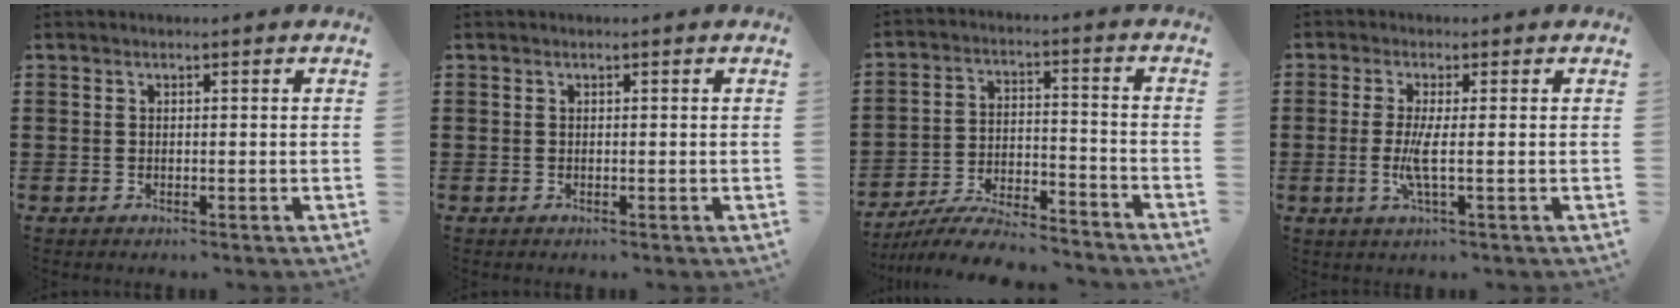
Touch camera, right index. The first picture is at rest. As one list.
[{"total": 0.0}, {"total": 7.7, "force": [-7.3, 0.7, 2.5], "torque": [-0.051, 0.009, -0.142]}, {"total": 4.1, "force": [-0.4, 0.1, 4.0], "torque": [-0.088, -0.012, -0.014]}]